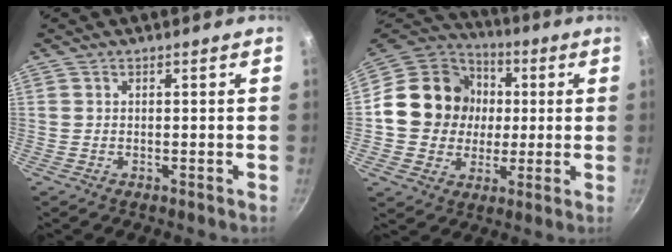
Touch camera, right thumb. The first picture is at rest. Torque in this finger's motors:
{"motor_torque": [1.09, 3.12, 0.81, -0.77, 0.39]}